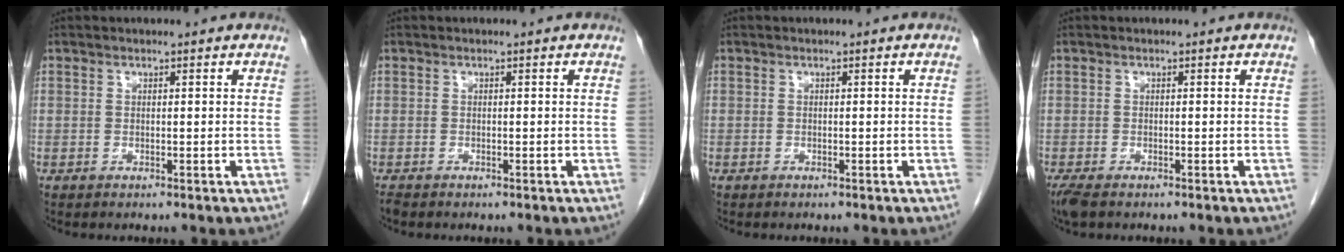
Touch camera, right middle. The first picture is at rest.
{"total": 0.7, "force": [-0.6, 0.1, 0.2], "torque": [-0.012, -0.003, -0.014]}
{"total": 0.0}
{"total": 3.0, "force": [-2.2, 1.1, 1.7], "torque": [-0.040, -0.011, -0.036]}